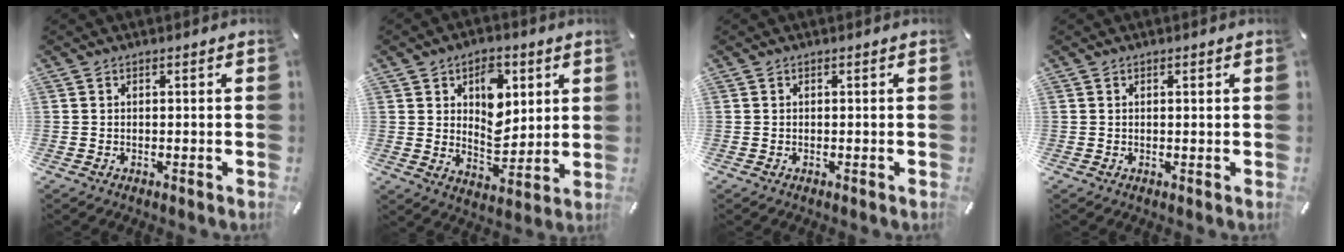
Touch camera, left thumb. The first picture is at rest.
{"total": 10.9, "force": [3.7, 7.8, 6.5], "torque": [-0.077, -0.009, 0.065]}
{"total": 0.0}
{"total": 0.5, "force": [0.2, 0.1, 0.5], "torque": [-0.009, 0.000, 0.004]}